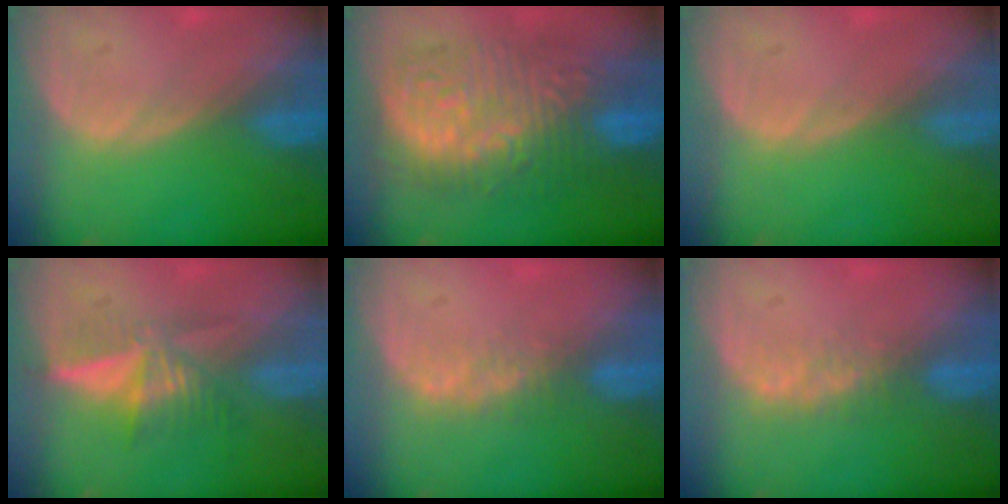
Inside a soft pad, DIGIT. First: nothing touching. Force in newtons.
{"total": 13.3, "press": 13.2, "slide": 1.3}
{"total": 0.0}
{"total": 5.5, "press": 5.0, "slide": 2.2}
{"total": 2.8, "press": 2.4, "slide": 1.5}
{"total": 2.8, "press": 2.4, "slide": 1.5}